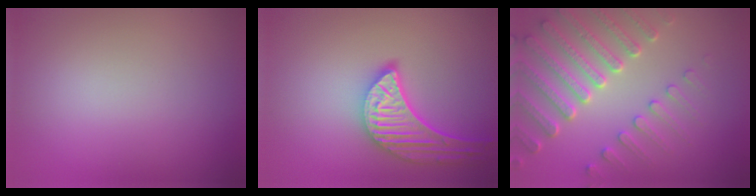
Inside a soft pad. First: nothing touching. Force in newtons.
{"total": 5.3, "press": 4.3, "slide": 3.1}
{"total": 6.1, "press": 5.1, "slide": 3.2}